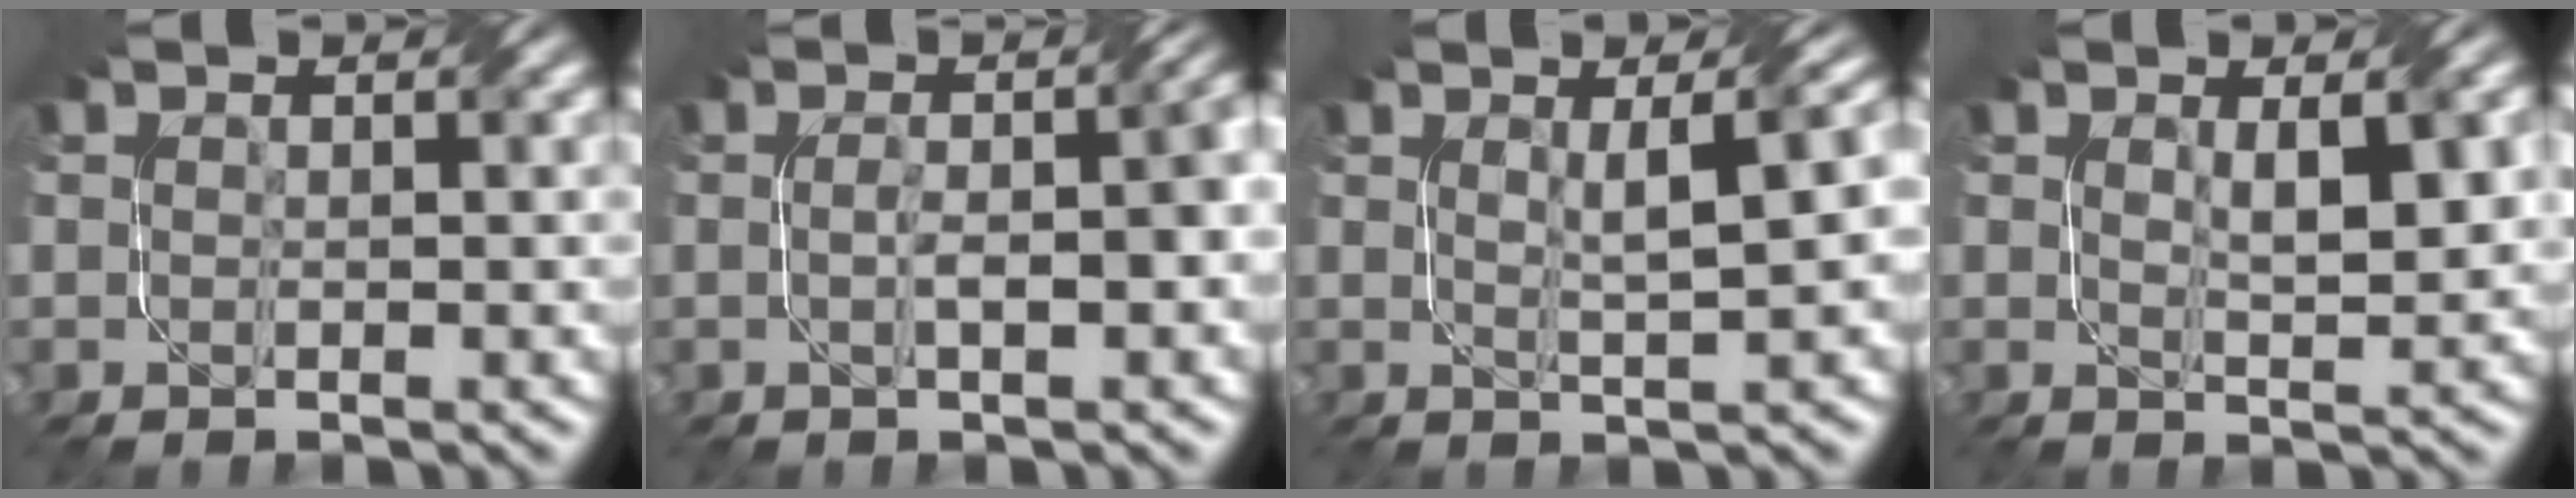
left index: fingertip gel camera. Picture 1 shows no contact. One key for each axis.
{"total": 4.0, "fx": -0.3, "fy": 1.1, "fz": 3.8, "tx": -0.045, "ty": 0.012, "tz": -0.006}
{"total": 4.8, "fx": 1.2, "fy": 1.1, "fz": 4.6, "tx": -0.045, "ty": 0.015, "tz": 0.018}
{"total": 2.8, "fx": 0.9, "fy": 0.7, "fz": 2.5, "tx": -0.043, "ty": -0.003, "tz": 0.018}